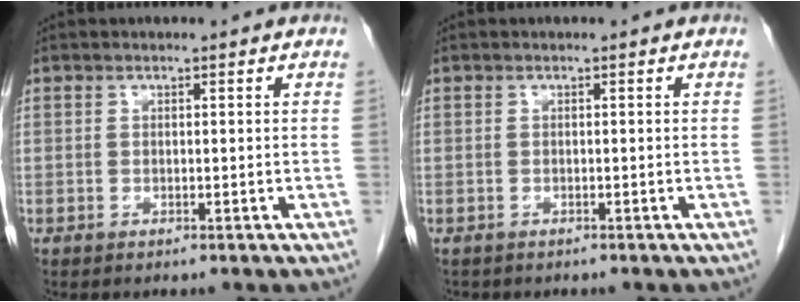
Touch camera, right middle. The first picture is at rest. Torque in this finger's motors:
{"motor_torque": [0.21, -0.07, -0.11, 0.01]}